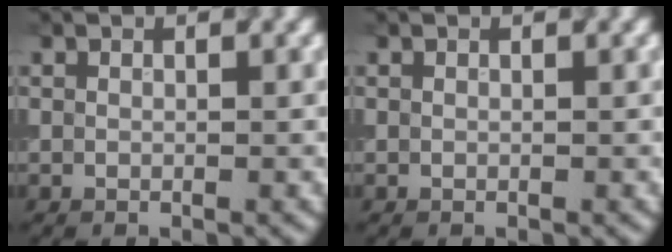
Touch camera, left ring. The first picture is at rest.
{"total": 0.0}